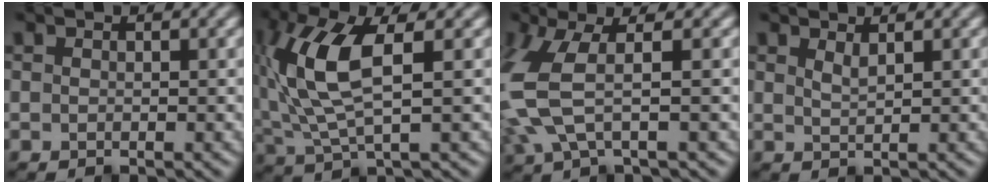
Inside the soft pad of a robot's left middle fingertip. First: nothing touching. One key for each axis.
{"total": 7.3, "fx": 1.5, "fy": 2.8, "fz": 6.6, "tx": -0.157, "ty": 0.002, "tz": 0.028}
{"total": 5.1, "fx": 0.3, "fy": 1.8, "fz": 4.8, "tx": -0.139, "ty": -0.004, "tz": 0.006}
{"total": 1.7, "fx": 1.4, "fy": 0.5, "fz": 0.8, "tx": -0.002, "ty": 0.005, "tz": 0.012}